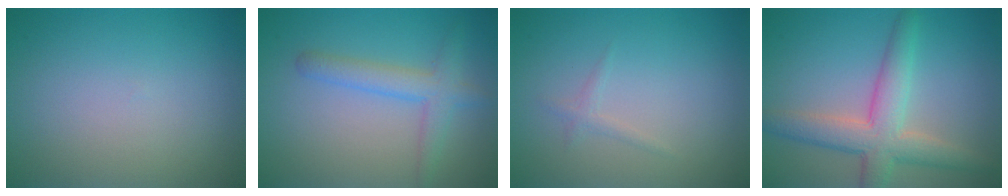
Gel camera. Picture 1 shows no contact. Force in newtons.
{"total": 3.1, "press": 3.1, "slide": 0.1}
{"total": 0.8, "press": 0.8, "slide": 0.1}
{"total": 5.4, "press": 5.4, "slide": 0.3}